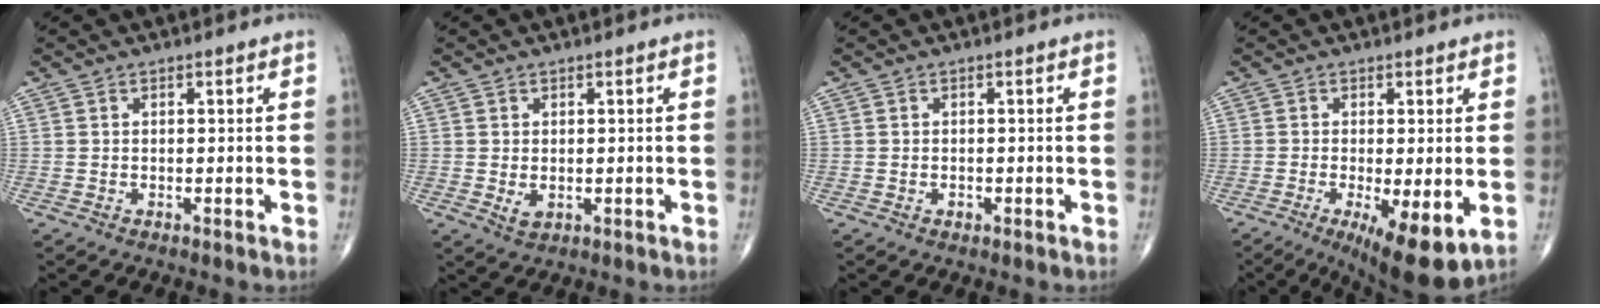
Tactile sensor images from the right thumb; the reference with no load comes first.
{"total": 2.3, "force": [-0.2, 1.6, 1.7], "torque": [-0.025, -0.004, 0.003]}
{"total": 0.9, "force": [-0.4, 0.7, 0.5], "torque": [-0.007, 0.004, -0.004]}
{"total": 10.7, "force": [-3.4, 3.2, 9.7], "torque": [-0.150, -0.022, -0.046]}